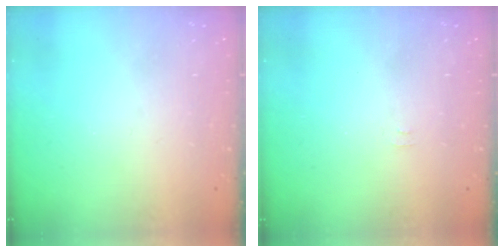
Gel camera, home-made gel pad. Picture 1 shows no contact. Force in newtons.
{"total": 3.2, "press": 3.1, "slide": 0.4}